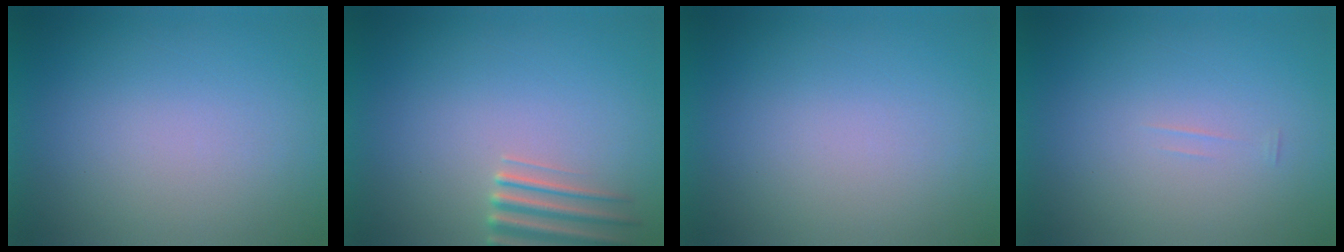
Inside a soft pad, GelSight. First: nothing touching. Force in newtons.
{"total": 2.8}
{"total": 0.0}
{"total": 1.8}